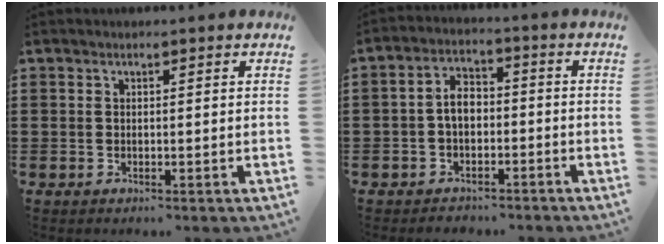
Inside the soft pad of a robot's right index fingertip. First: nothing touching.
{"total": 4.6, "force": [-1.5, 3.0, 3.1], "torque": [-0.068, 0.011, -0.031]}